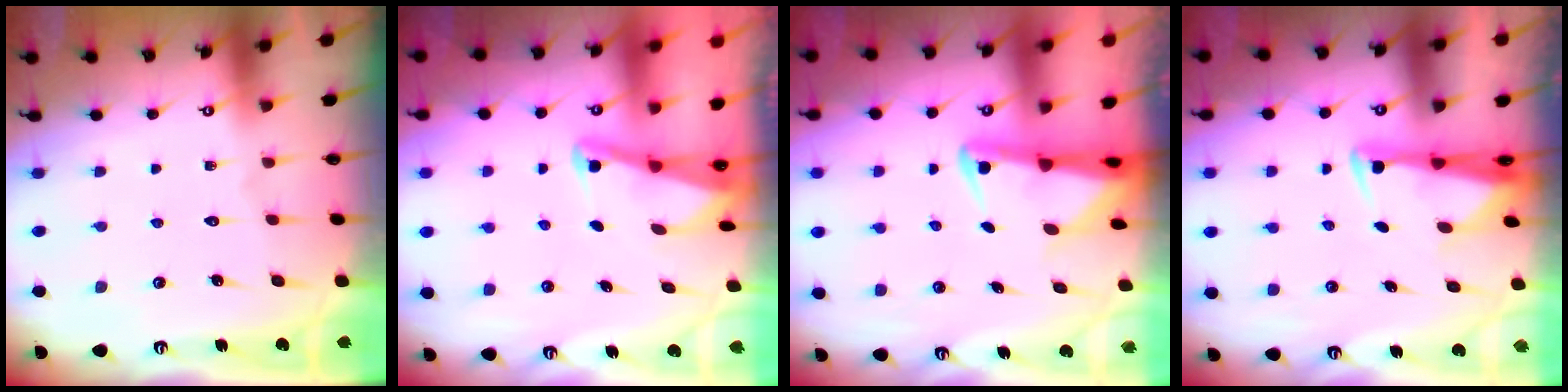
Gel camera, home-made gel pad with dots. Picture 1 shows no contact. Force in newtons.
{"total": 2.0, "press": 2.0, "slide": 0.4}
{"total": 2.9, "press": 2.8, "slide": 0.7}
{"total": 2.8, "press": 2.6, "slide": 0.9}